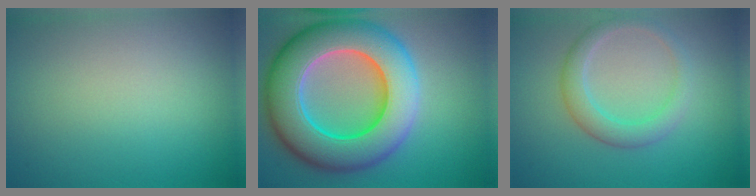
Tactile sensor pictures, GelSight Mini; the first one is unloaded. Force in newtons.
{"total": 13.3, "press": 13.1, "slide": 2.2}
{"total": 2.9, "press": 2.9, "slide": 0.2}